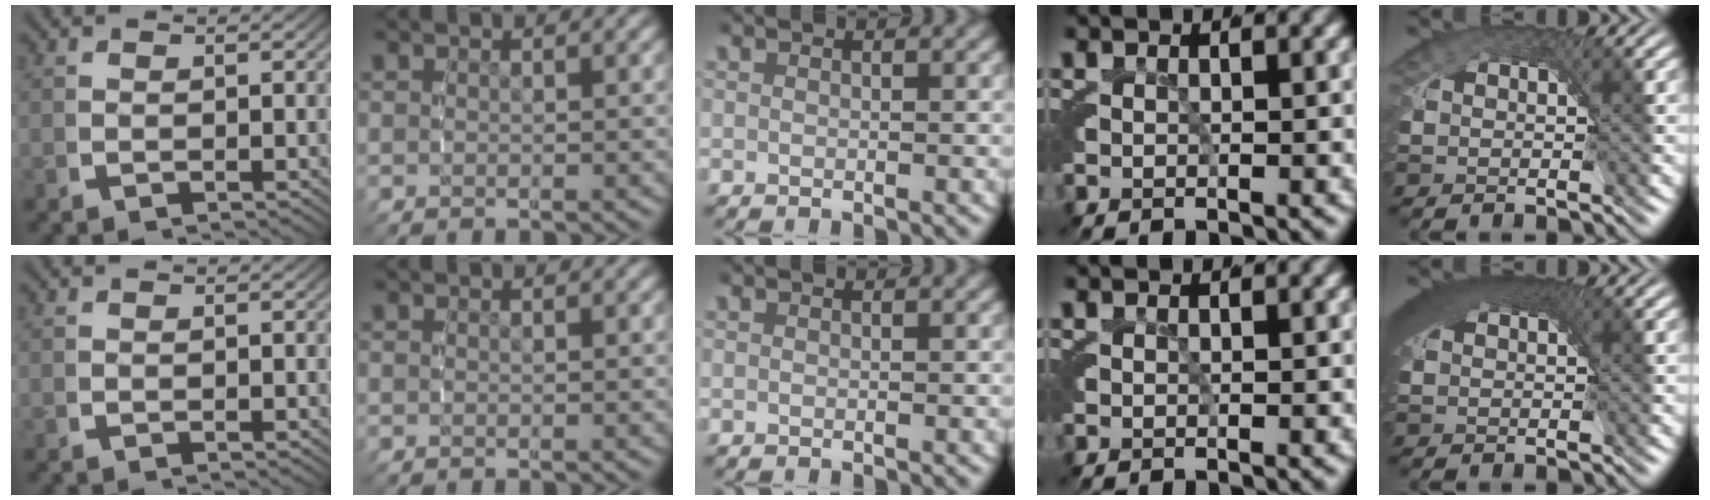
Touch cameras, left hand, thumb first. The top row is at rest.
{"little": {"total": 6.4, "force": [2.1, 3.7, 4.7], "torque": [-0.088, -0.007, 0.030]}}